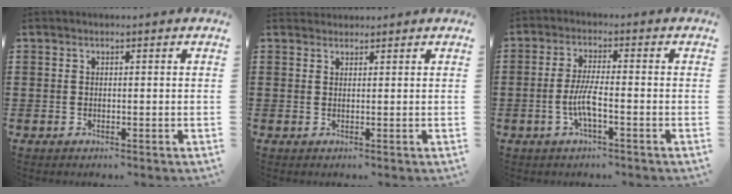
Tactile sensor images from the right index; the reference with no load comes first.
{"total": 1.2, "force": [1.1, 0.3, -0.3], "torque": [0.005, 0.001, 0.023]}
{"total": 5.0, "force": [-1.7, 0.9, 4.6], "torque": [-0.108, -0.008, -0.041]}